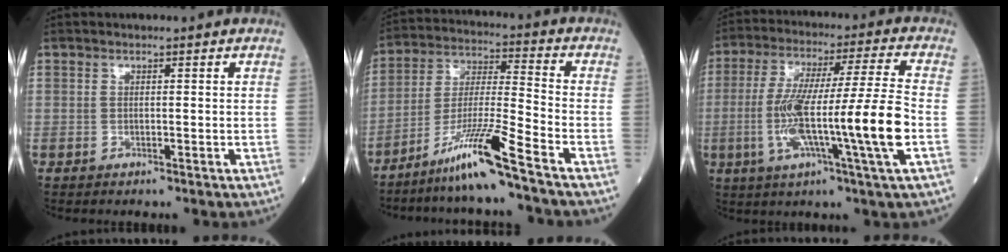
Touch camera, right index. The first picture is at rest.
{"total": 11.2, "force": [-8.0, -1.5, 7.8], "torque": [-0.153, -0.022, -0.149]}
{"total": 16.6, "force": [-3.5, -1.1, 16.2], "torque": [-0.301, -0.002, -0.064]}